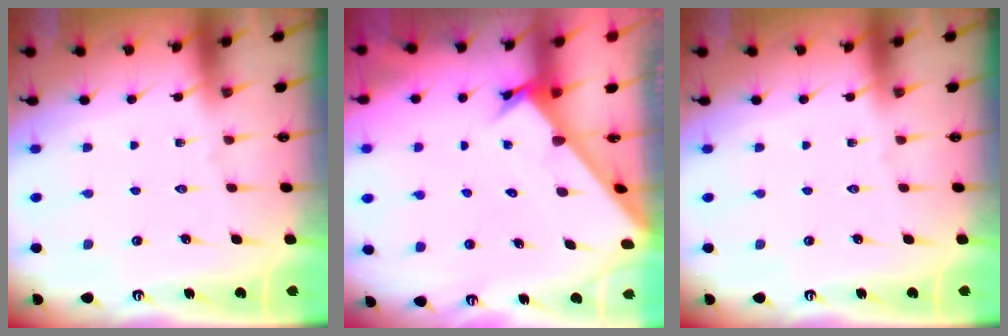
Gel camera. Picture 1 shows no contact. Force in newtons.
{"total": 2.7, "press": 2.7, "slide": 0.3}
{"total": 0.0}